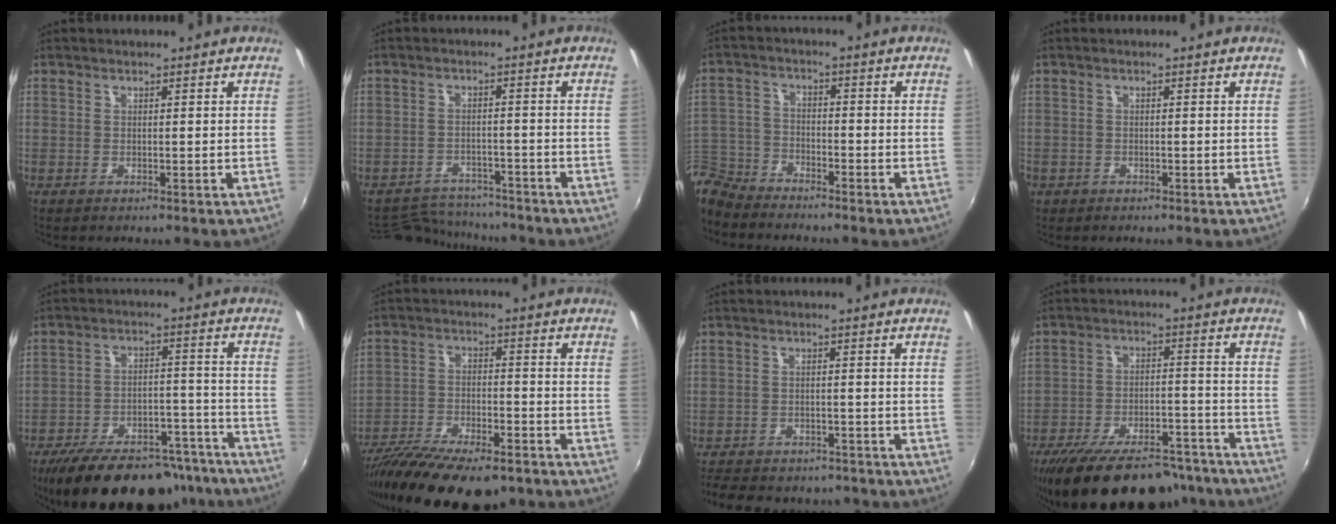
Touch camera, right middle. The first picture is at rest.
{"total": 9.8, "force": [-9.3, 2.8, 1.5], "torque": [-0.048, 0.014, -0.137]}
{"total": 9.4, "force": [-8.2, 4.0, 2.2], "torque": [-0.067, 0.007, -0.166]}
{"total": 1.7, "force": [-1.0, 1.3, 0.5], "torque": [-0.016, -0.002, -0.016]}
{"total": 25.7, "force": [-21.0, 9.6, 11.3], "torque": [-0.205, 0.009, -0.275]}
{"total": 19.9, "force": [-15.4, 5.9, 11.1], "torque": [-0.219, -0.045, -0.249]}
{"total": 13.5, "force": [-11.3, 5.3, 5.0], "torque": [-0.121, -0.007, -0.159]}
{"total": 25.2, "force": [-20.9, 8.5, 11.2], "torque": [-0.209, -0.003, -0.285]}